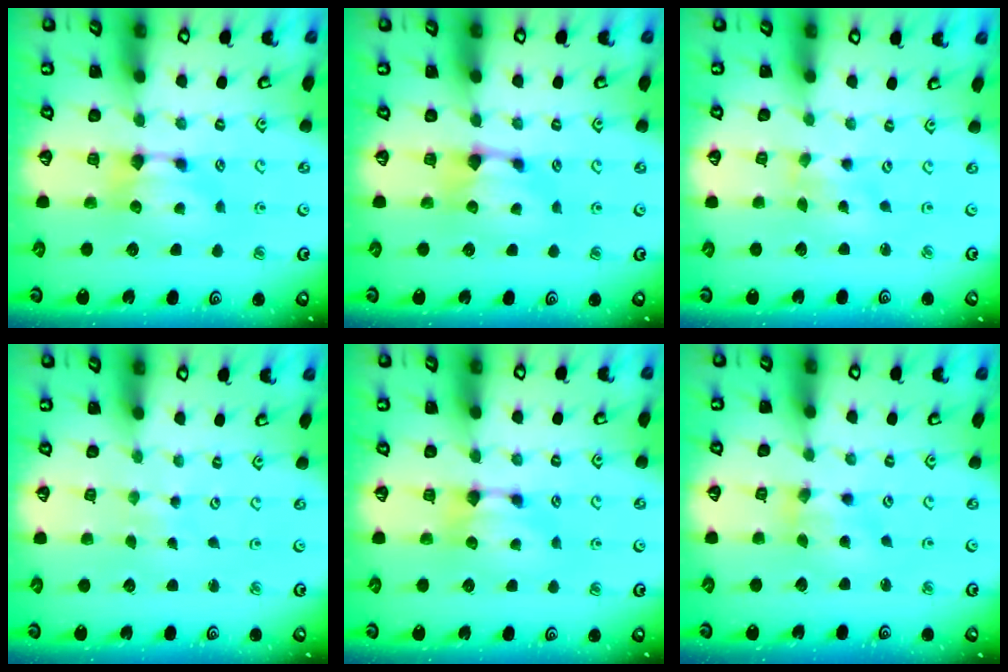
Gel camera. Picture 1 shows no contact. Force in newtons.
{"total": 0.9, "press": 0.6, "slide": 0.7}
{"total": 3.4, "press": 3.2, "slide": 1.0}
{"total": 5.7, "press": 5.7, "slide": 0.3}
{"total": 0.0}
{"total": 2.4, "press": 1.9, "slide": 1.4}